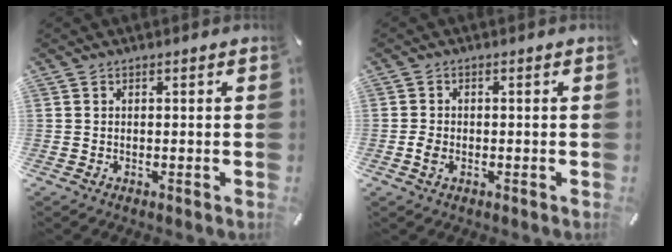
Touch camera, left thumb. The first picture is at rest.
{"total": 1.9, "force": [-0.7, 1.3, 1.2], "torque": [-0.028, 0.000, -0.015]}